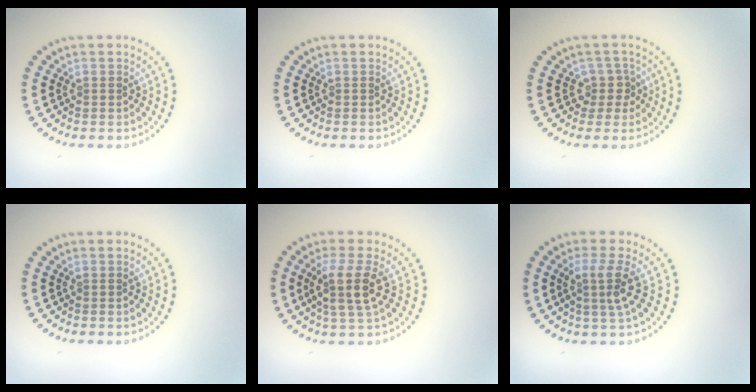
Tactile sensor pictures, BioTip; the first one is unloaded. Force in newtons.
{"total": 0.0}
{"total": 1.8, "press": 1.3, "slide": 1.3}
{"total": 0.0}
{"total": 3.3, "press": 2.7, "slide": 1.9}
{"total": 2.6, "press": 2.0, "slide": 1.8}